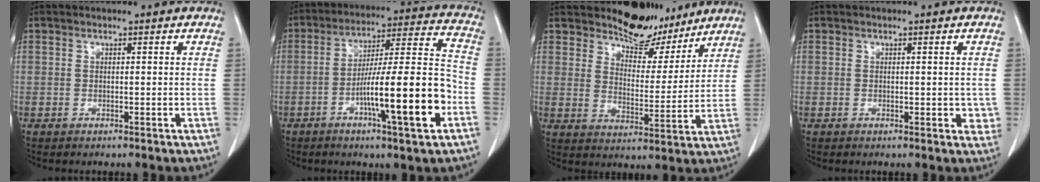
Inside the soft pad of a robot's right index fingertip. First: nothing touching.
{"total": 16.4, "force": [-5.9, 0.8, 15.3], "torque": [-0.250, 0.006, -0.092]}
{"total": 9.1, "force": [7.8, 4.0, 2.4], "torque": [-0.028, -0.011, 0.123]}
{"total": 2.4, "force": [-0.2, 1.5, 1.9], "torque": [-0.010, 0.000, -0.002]}